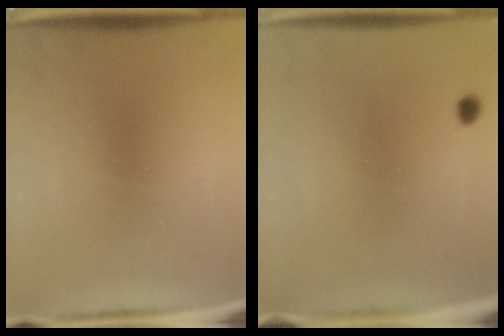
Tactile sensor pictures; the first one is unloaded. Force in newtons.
{"total": 0.9}